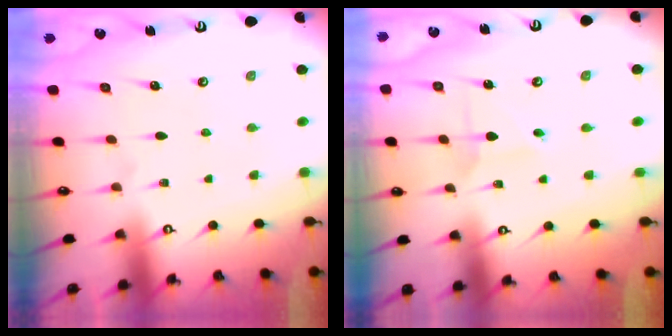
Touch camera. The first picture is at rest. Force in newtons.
{"total": 4.0, "press": 4.0, "slide": 0.4}